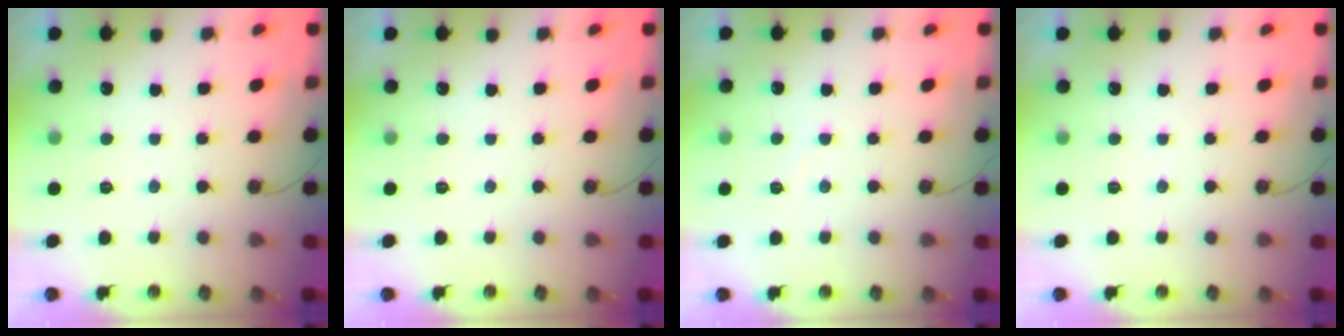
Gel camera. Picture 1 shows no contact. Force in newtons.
{"total": 0.0}
{"total": 2.0, "press": 2.0, "slide": 0.4}
{"total": 0.0}